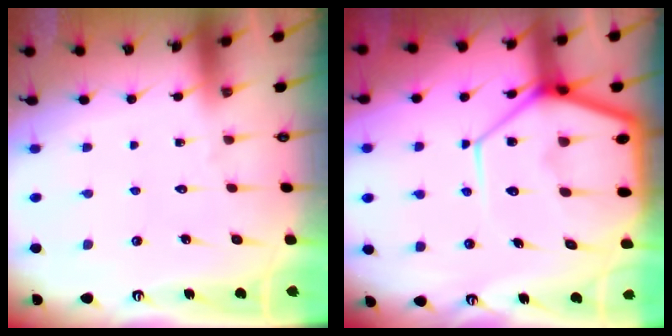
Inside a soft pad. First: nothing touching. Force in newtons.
{"total": 18.3, "press": 18.3, "slide": 1.8}